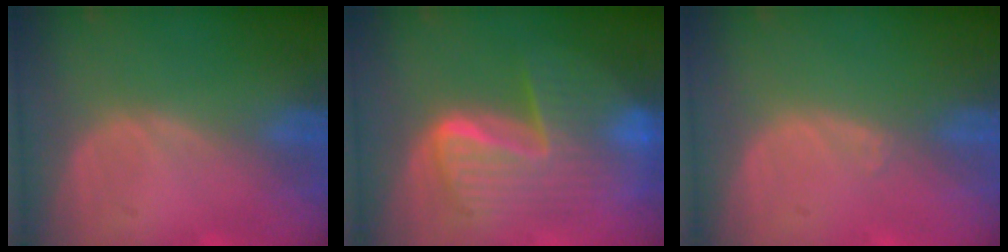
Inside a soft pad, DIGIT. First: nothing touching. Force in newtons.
{"total": 10.5, "press": 10.4, "slide": 0.9}
{"total": 0.6, "press": 0.4, "slide": 0.4}